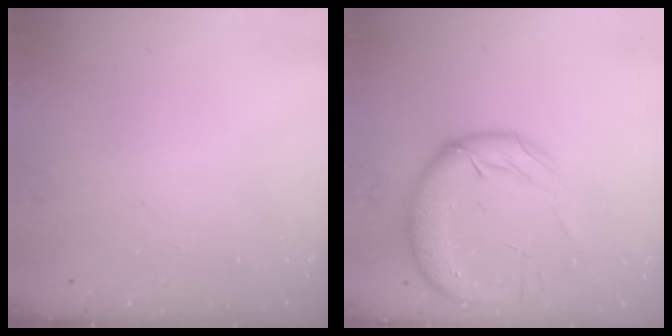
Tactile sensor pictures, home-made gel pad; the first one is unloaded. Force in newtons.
{"total": 15.3, "press": 14.8, "slide": 3.8}